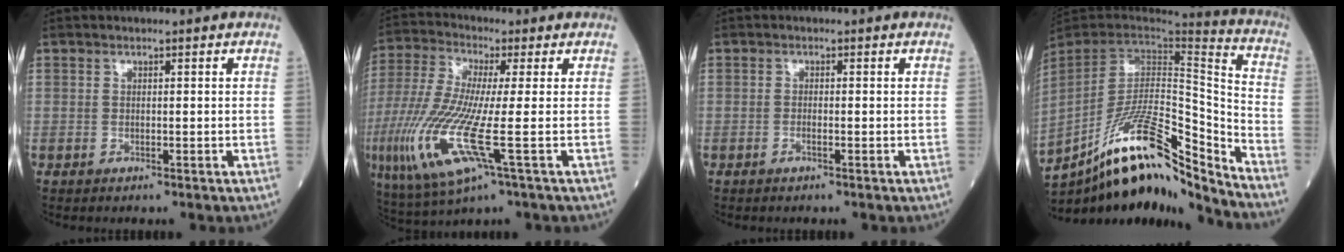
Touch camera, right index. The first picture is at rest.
{"total": 14.7, "force": [-3.7, 1.5, 14.2], "torque": [-0.323, -0.028, -0.074]}
{"total": 0.8, "force": [-0.5, 0.0, 0.6], "torque": [-0.012, 0.000, -0.011]}
{"total": 21.2, "force": [-15.9, 3.5, 13.5], "torque": [-0.245, 0.019, -0.278]}